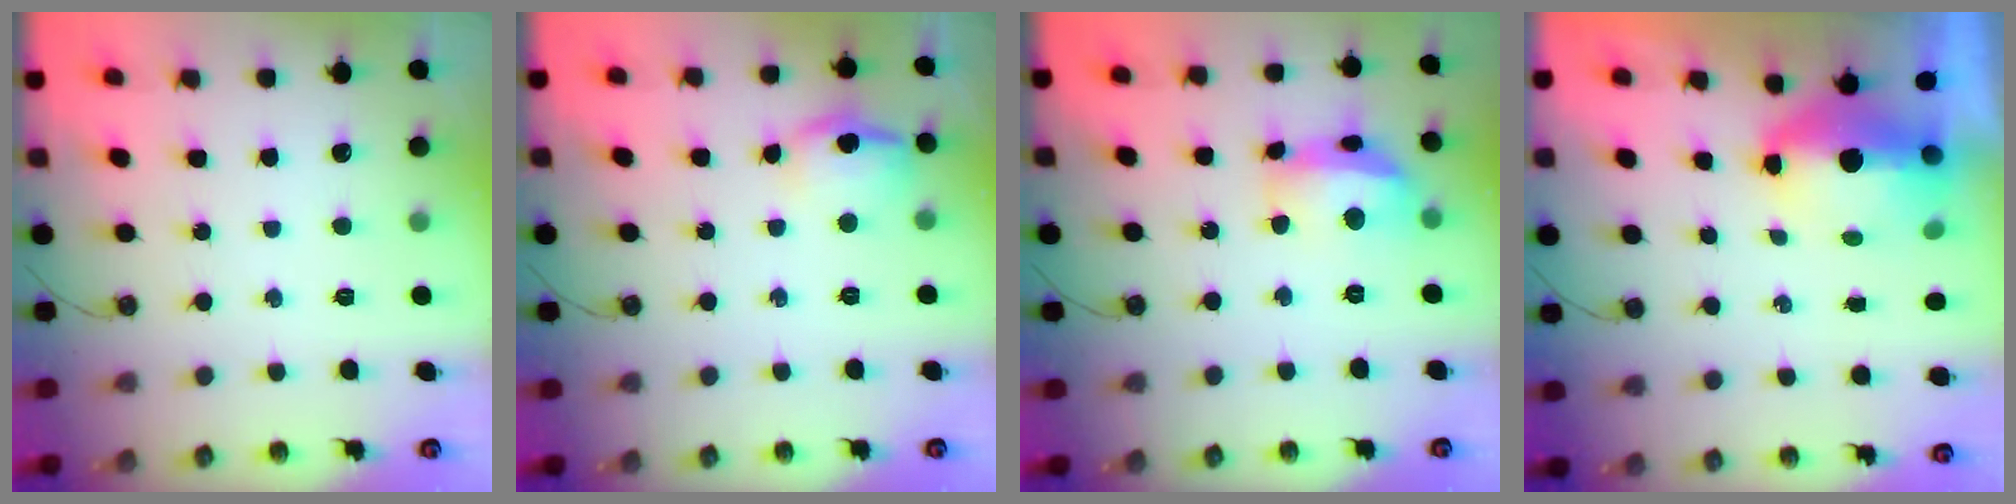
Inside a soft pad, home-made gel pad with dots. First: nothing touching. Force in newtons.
{"total": 10.2, "press": 10.1, "slide": 1.4}
{"total": 14.0, "press": 13.9, "slide": 1.5}
{"total": 16.0, "press": 9.7, "slide": 12.6}